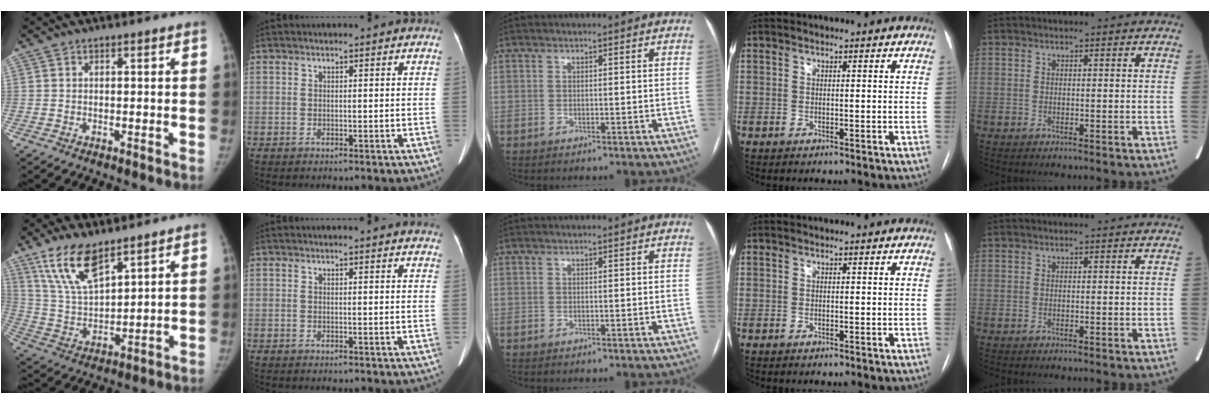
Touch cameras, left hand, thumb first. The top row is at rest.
{"thumb": {"total": 12.2, "force": [8.3, 4.5, 7.7], "torque": [-0.135, -0.038, 0.175]}, "index": {"total": 6.1, "force": [5.9, 0.8, 1.4], "torque": [-0.007, -0.004, 0.041]}}